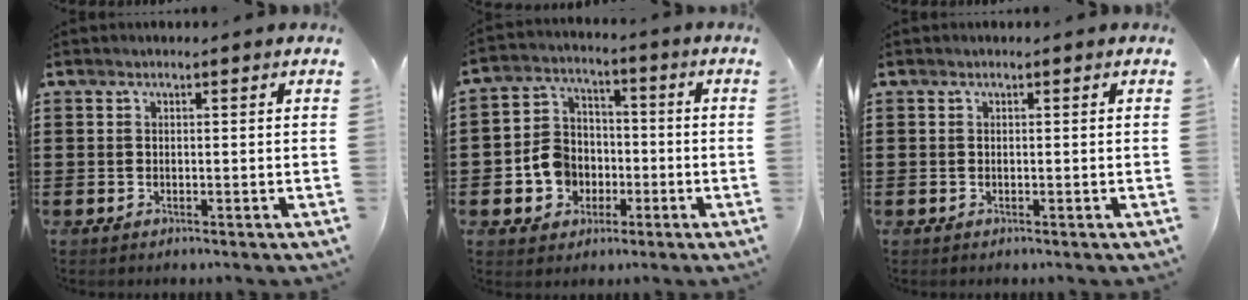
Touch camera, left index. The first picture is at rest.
{"total": 7.3, "force": [-2.0, 6.5, 2.7], "torque": [-0.085, 0.019, -0.037]}
{"total": 0.0}